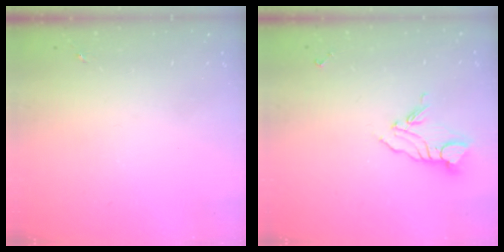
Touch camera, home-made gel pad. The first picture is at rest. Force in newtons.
{"total": 8.5, "press": 8.4, "slide": 0.9}